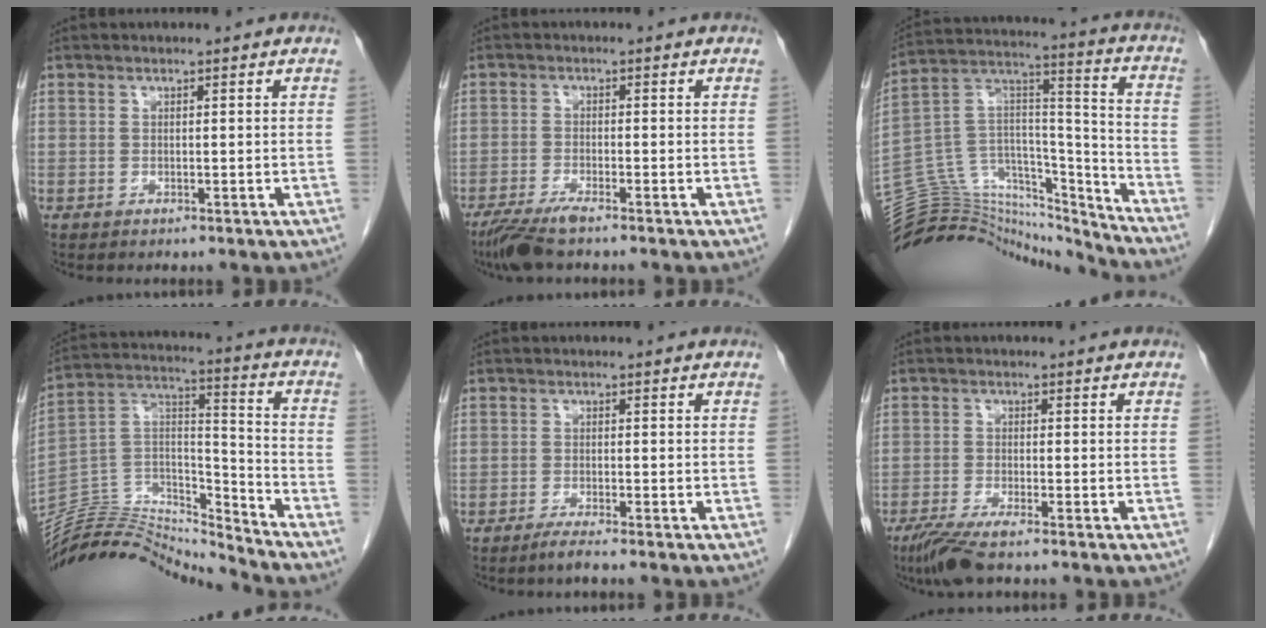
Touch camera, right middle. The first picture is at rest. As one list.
[{"total": 4.9, "force": [-3.8, 0.4, 3.1], "torque": [-0.063, -0.014, -0.072]}, {"total": 24.5, "force": [-22.9, 7.3, 4.4], "torque": [-0.119, 0.063, -0.364]}, {"total": 19.0, "force": [-18.8, 1.2, 2.0], "torque": [-0.032, 0.053, -0.326]}, {"total": 1.7, "force": [-1.4, -0.4, 0.9], "torque": [-0.025, -0.005, -0.029]}, {"total": 5.2, "force": [-3.8, 0.2, 3.5], "torque": [-0.069, -0.015, -0.071]}]